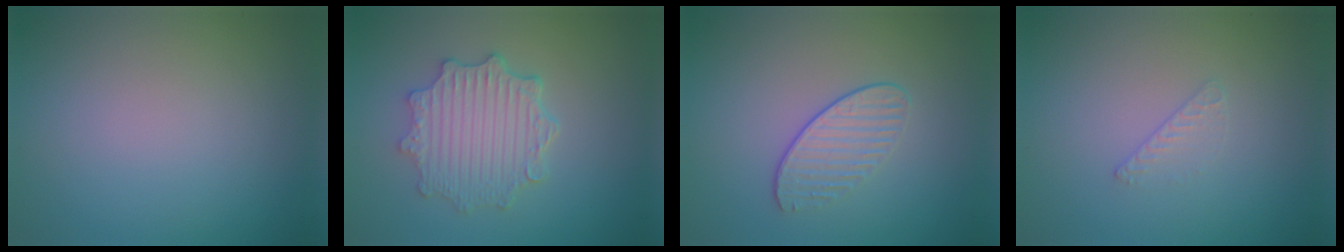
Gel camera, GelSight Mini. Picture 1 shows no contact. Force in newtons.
{"total": 5.1, "press": 4.1, "slide": 3.0}
{"total": 1.9, "press": 1.5, "slide": 1.2}
{"total": 0.6, "press": 0.3, "slide": 0.5}